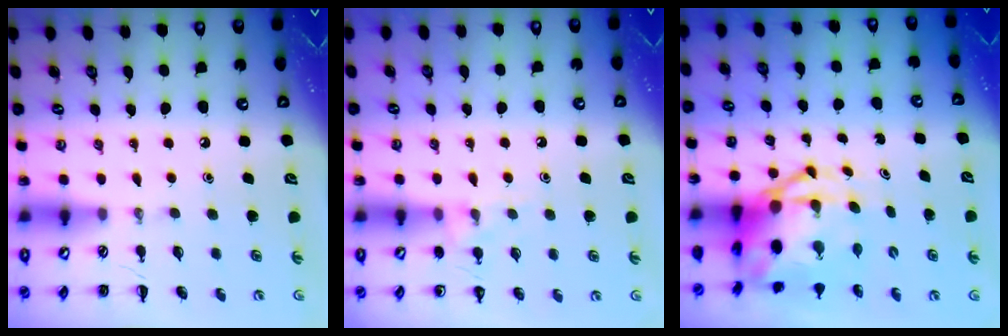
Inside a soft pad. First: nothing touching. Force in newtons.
{"total": 7.9, "press": 7.7, "slide": 1.8}
{"total": 8.8, "press": 8.4, "slide": 2.4}